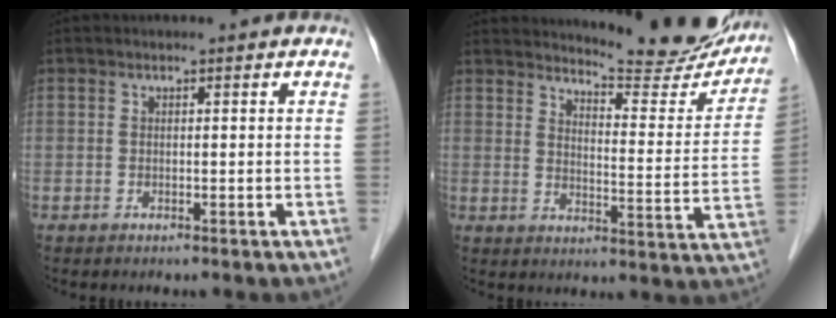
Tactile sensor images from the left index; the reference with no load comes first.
{"total": 16.2, "force": [15.4, 2.2, 4.5], "torque": [-0.051, -0.063, 0.182]}